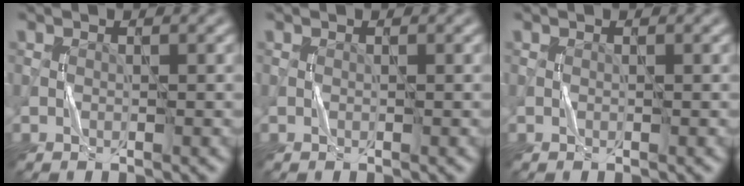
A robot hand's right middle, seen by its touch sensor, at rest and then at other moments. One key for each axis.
{"total": 0.0}
{"total": 0.0}